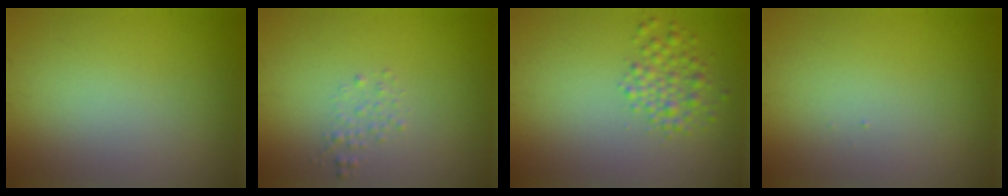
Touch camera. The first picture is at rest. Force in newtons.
{"total": 1.0, "press": 1.0, "slide": 0.0}
{"total": 2.5, "press": 2.5, "slide": 0.0}
{"total": 0.0}